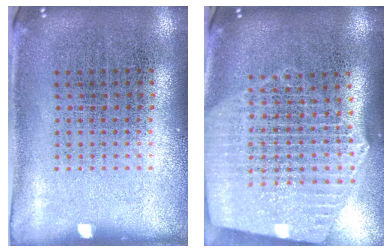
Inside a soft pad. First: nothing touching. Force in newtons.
{"total": 2.8, "press": 2.3, "slide": 1.5}